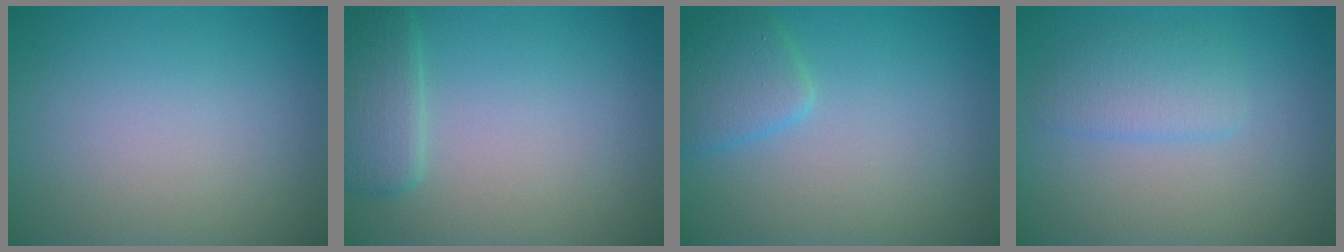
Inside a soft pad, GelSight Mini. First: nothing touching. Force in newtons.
{"total": 2.9, "press": 2.8, "slide": 0.2}
{"total": 2.6, "press": 2.6, "slide": 0.2}
{"total": 2.4, "press": 2.4, "slide": 0.1}